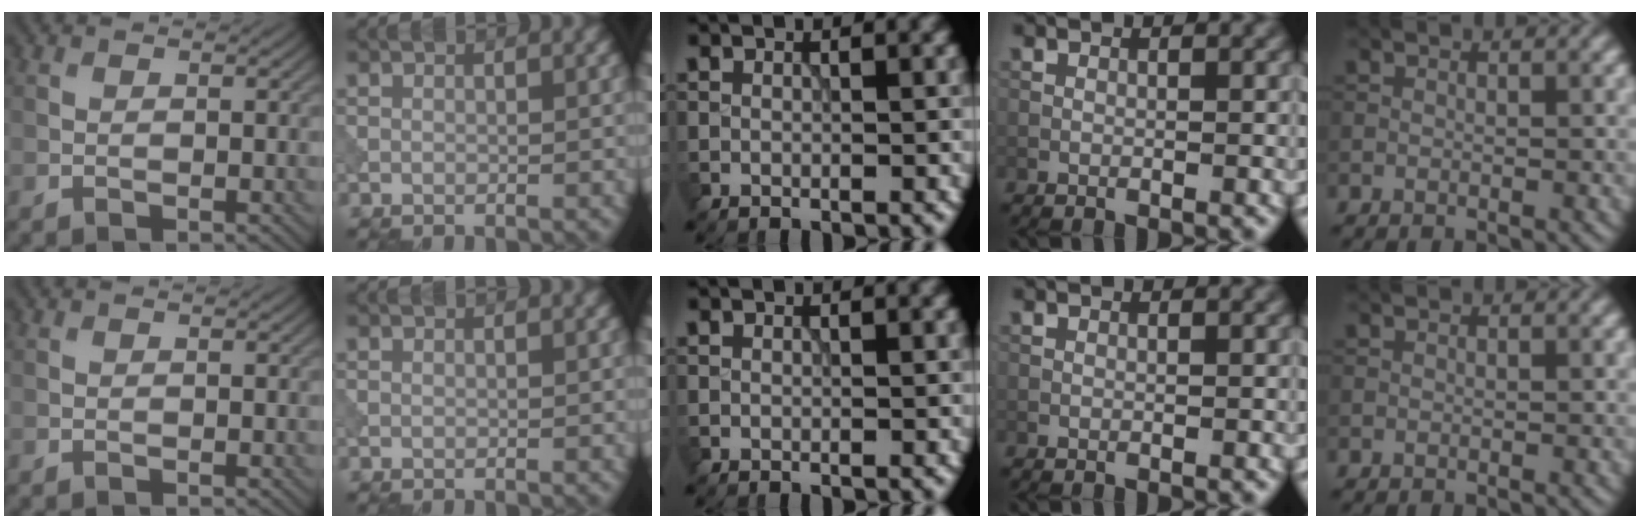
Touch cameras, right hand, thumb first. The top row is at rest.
{}